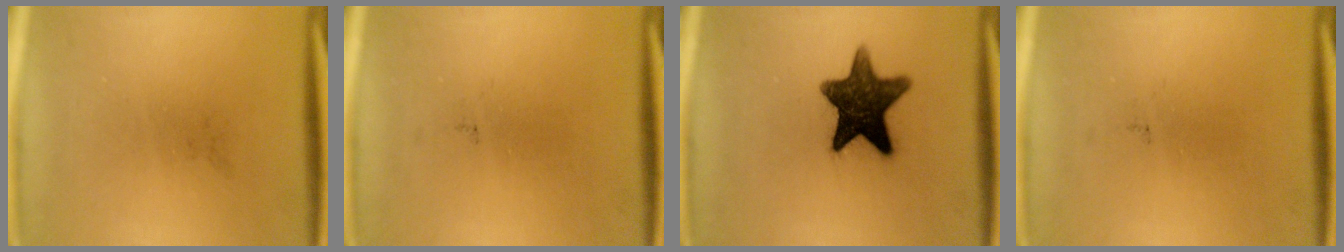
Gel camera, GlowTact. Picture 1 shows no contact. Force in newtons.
{"total": 0.0}
{"total": 12.7}
{"total": 0.0}